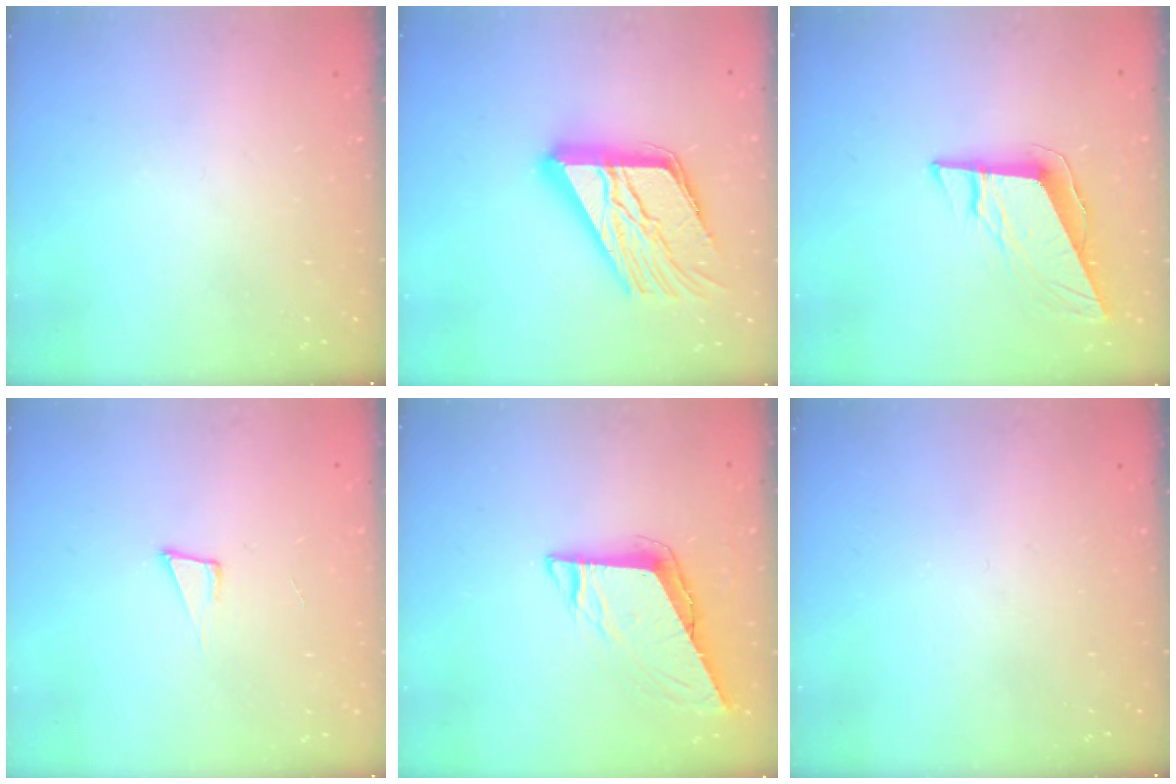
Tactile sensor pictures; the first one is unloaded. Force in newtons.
{"total": 22.8, "press": 22.7, "slide": 2.2}
{"total": 9.6, "press": 9.4, "slide": 1.8}
{"total": 5.7, "press": 4.5, "slide": 3.4}
{"total": 7.7, "press": 7.7, "slide": 0.3}
{"total": 0.0}